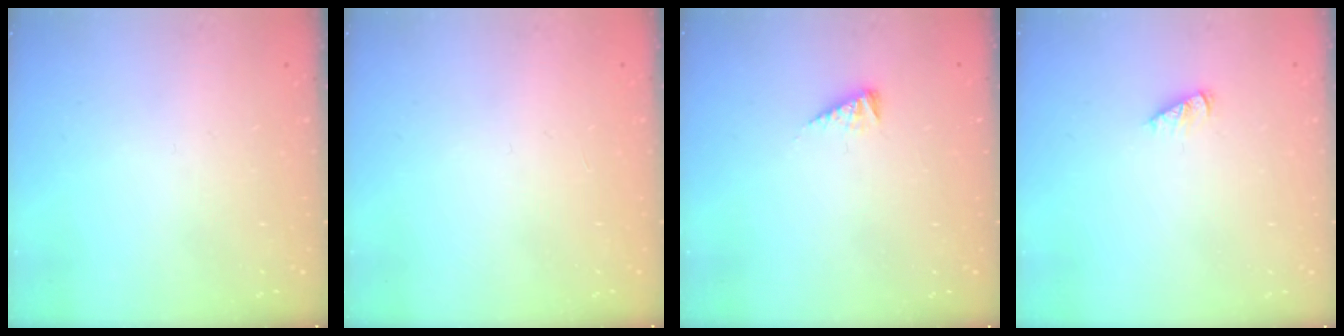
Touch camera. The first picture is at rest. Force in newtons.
{"total": 0.0}
{"total": 4.2, "press": 4.2, "slide": 0.6}
{"total": 2.0, "press": 2.0, "slide": 0.3}